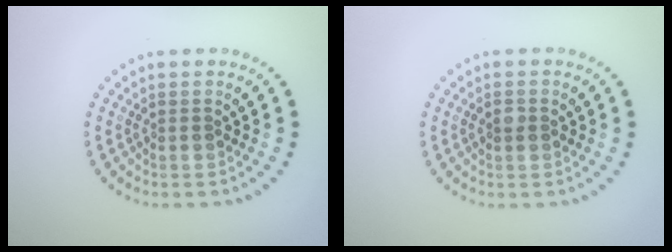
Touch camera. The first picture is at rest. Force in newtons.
{"total": 1.0, "press": 1.0, "slide": 0.0}